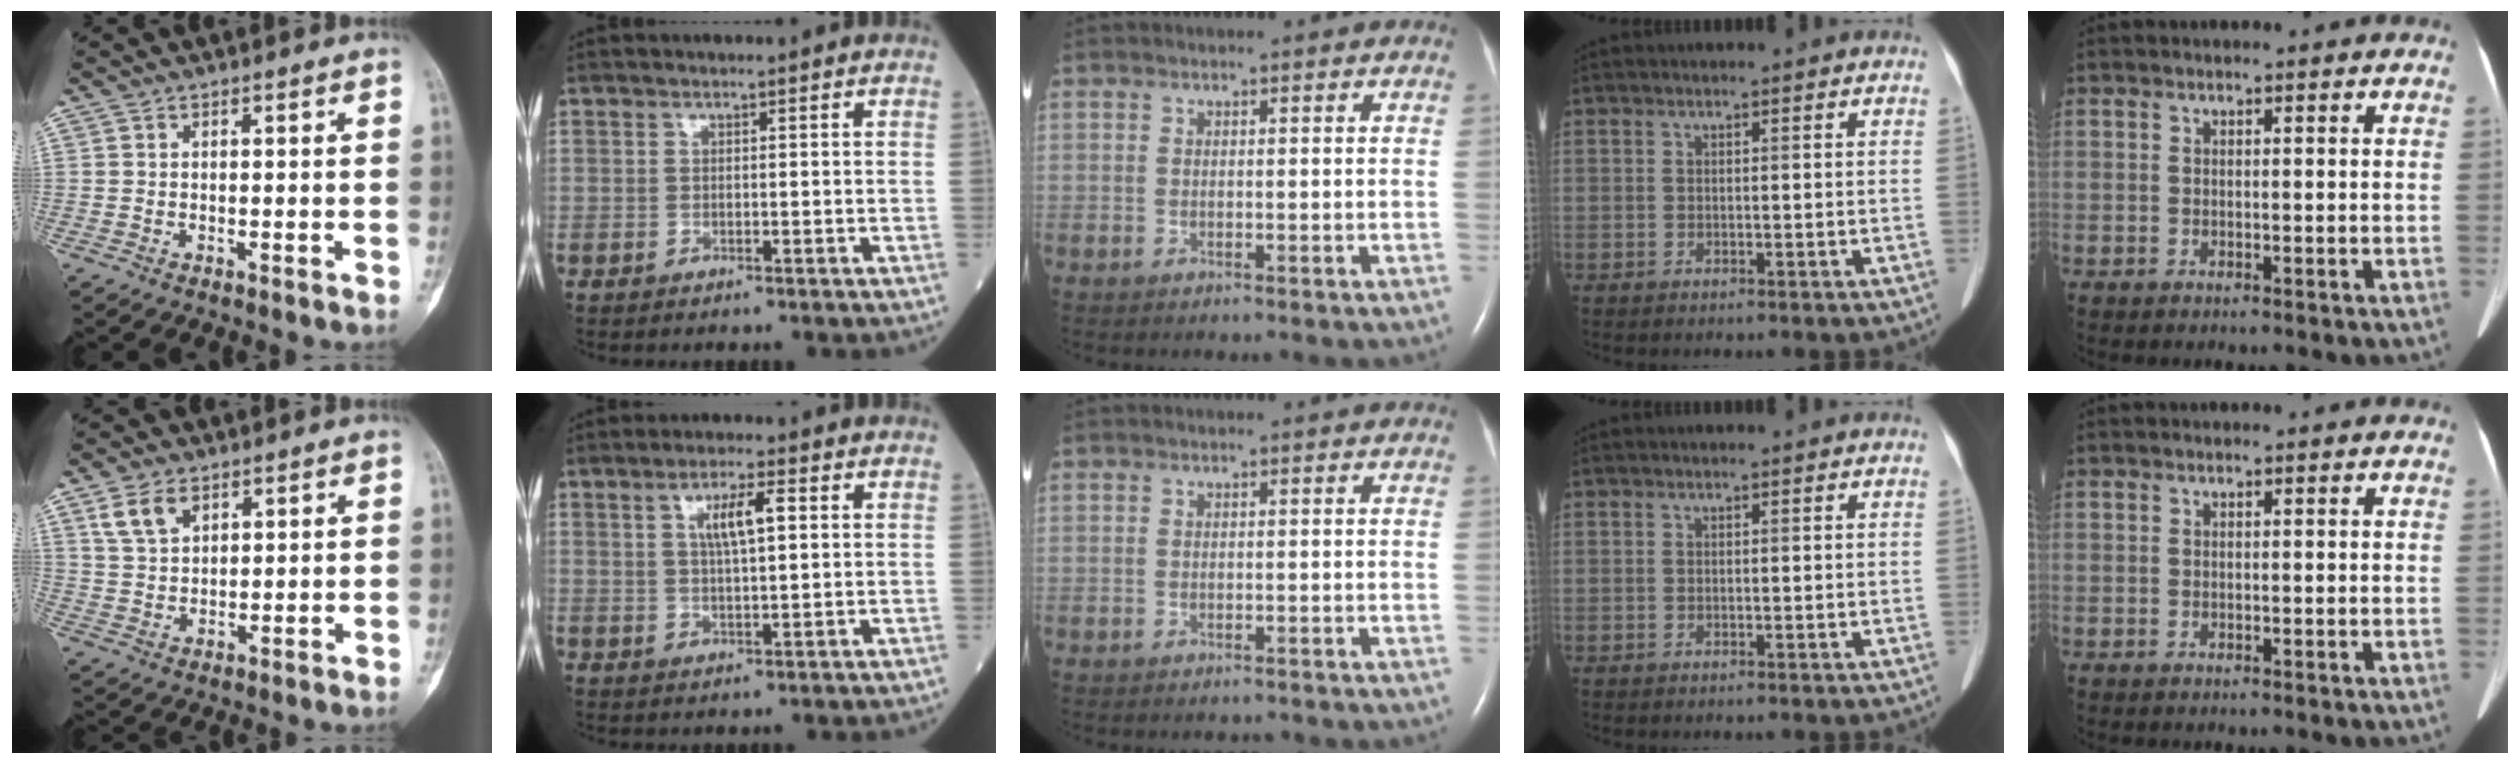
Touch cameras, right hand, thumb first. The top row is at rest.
{"thumb": {"total": 5.8, "force": [3.2, 3.4, 3.3], "torque": [-0.056, -0.010, 0.069]}, "index": {"total": 5.5, "force": [1.6, 0.9, 5.2], "torque": [-0.095, 0.006, 0.030]}, "middle": {"total": 1.5, "force": [-1.4, 0.5, 0.3], "torque": [-0.011, -0.002, -0.016]}}